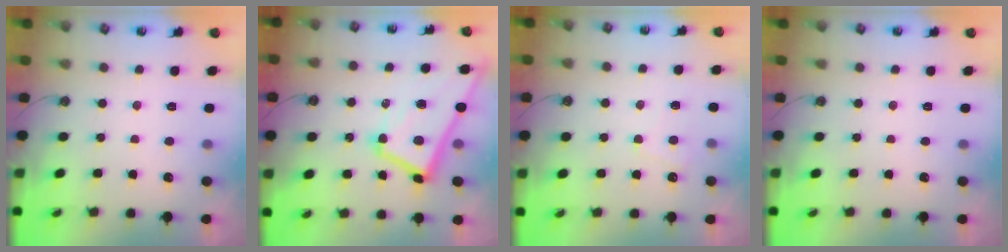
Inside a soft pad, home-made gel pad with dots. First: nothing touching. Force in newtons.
{"total": 9.9, "press": 9.8, "slide": 1.3}
{"total": 0.9, "press": 0.8, "slide": 0.5}
{"total": 0.0}